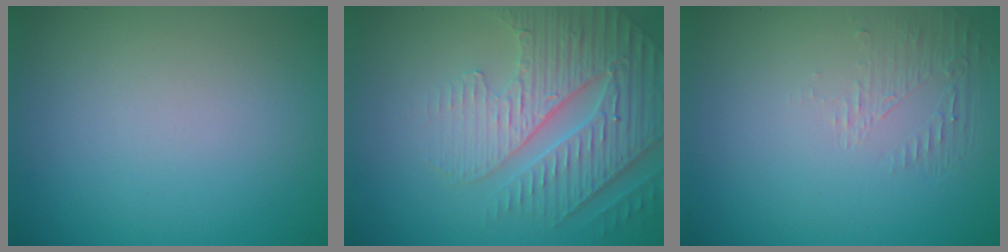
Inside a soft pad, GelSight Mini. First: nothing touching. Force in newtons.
{"total": 5.5, "press": 4.8, "slide": 2.7}
{"total": 1.3, "press": 0.0, "slide": 1.3}